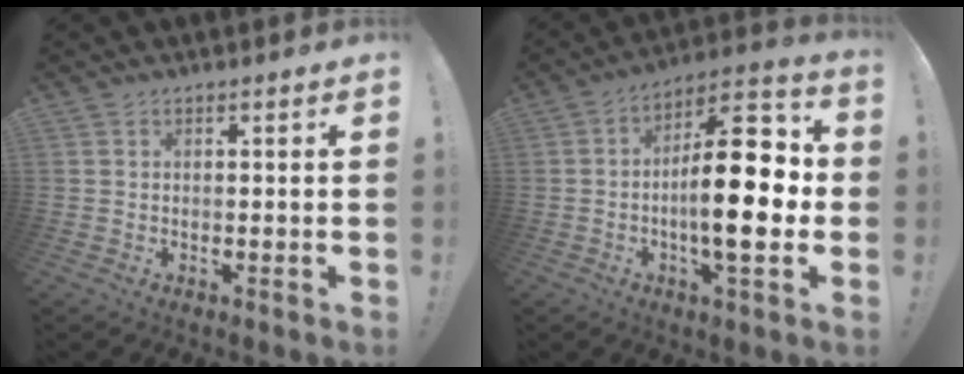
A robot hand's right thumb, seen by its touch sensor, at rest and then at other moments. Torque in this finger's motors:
{"motor_torque": [1.82, 2.80, 1.98, -0.29, 0.21]}